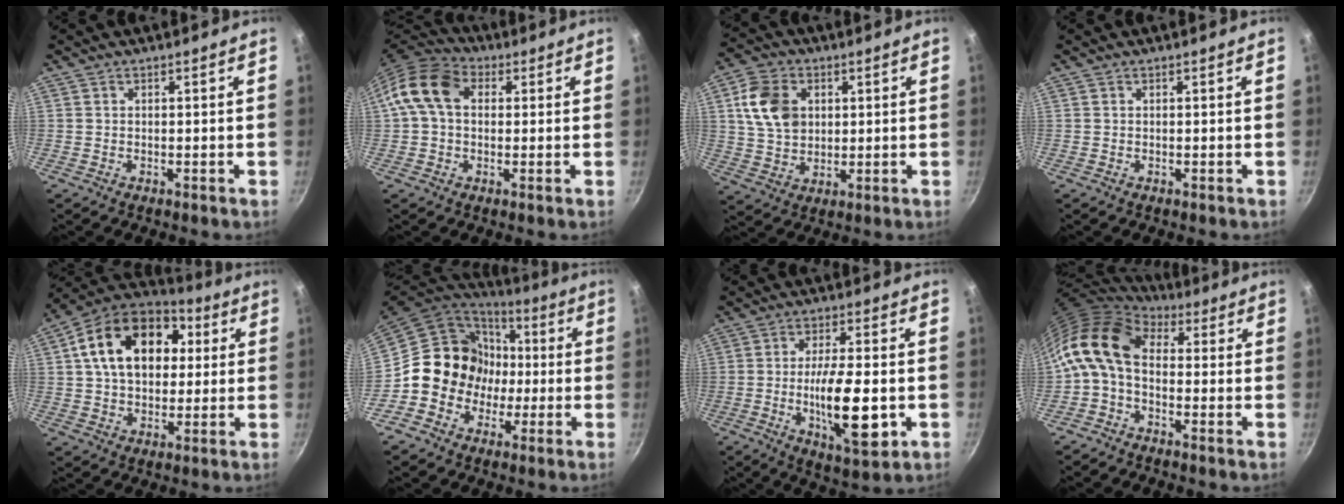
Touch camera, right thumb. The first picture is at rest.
{"total": 10.5, "force": [1.9, 7.6, 7.0], "torque": [-0.107, 0.023, 0.014]}
{"total": 11.3, "force": [2.7, 8.4, 7.0], "torque": [-0.109, -0.001, 0.051]}
{"total": 0.0}
{"total": 20.5, "force": [4.5, 14.1, 14.1], "torque": [-0.216, 0.024, 0.059]}
{"total": 15.7, "force": [-1.3, 14.4, 6.1], "torque": [-0.053, 0.049, -0.024]}
{"total": 14.5, "force": [-3.0, 4.6, 13.4], "torque": [-0.219, 0.001, -0.046]}
{"total": 11.7, "force": [0.3, 7.6, 8.8], "torque": [-0.160, 0.024, -0.018]}